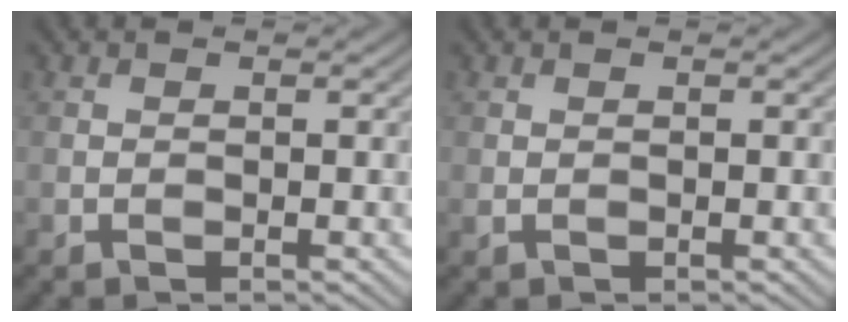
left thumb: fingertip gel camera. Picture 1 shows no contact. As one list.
[{"total": 0.6, "force": [0.1, 0.5, 0.3], "torque": [-0.007, -0.001, 0.003]}]